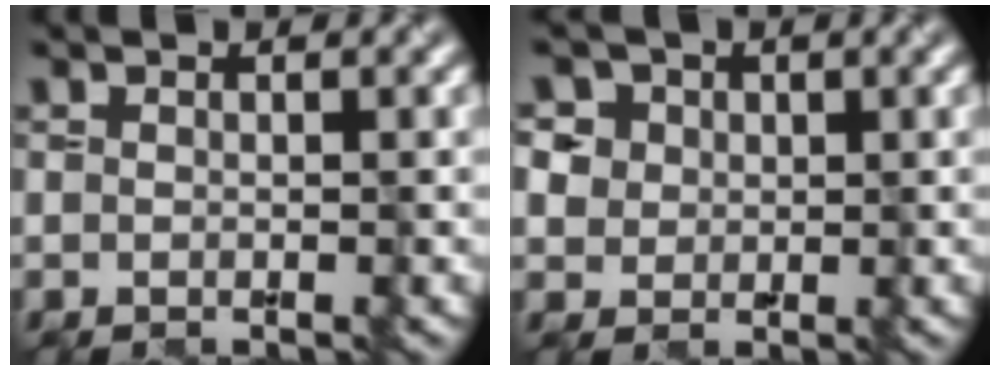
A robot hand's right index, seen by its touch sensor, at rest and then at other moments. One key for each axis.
{"total": 6.5, "fx": 3.1, "fy": 5.1, "fz": 2.5, "tx": -0.056, "ty": 0.021, "tz": 0.040}